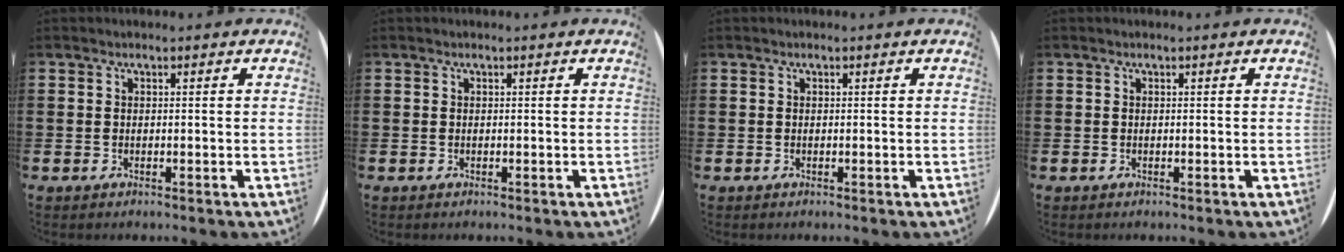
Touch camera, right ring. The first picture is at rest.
{"total": 0.0}
{"total": 0.0}
{"total": 0.0}